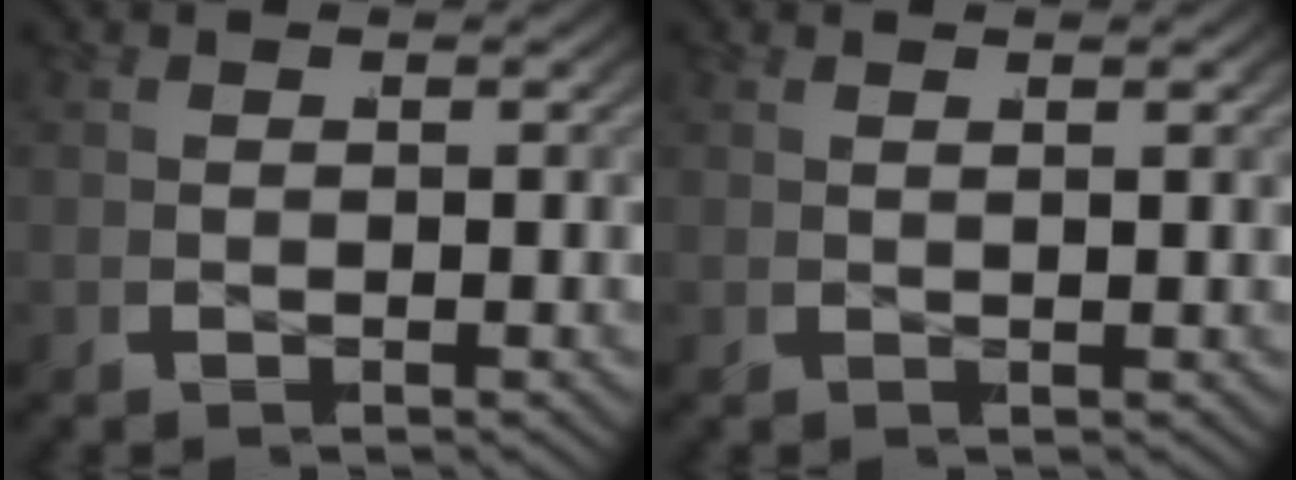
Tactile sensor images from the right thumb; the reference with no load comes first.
{"total": 1.0, "force": [0.5, -0.9, 0.0], "torque": [0.000, 0.010, 0.008]}